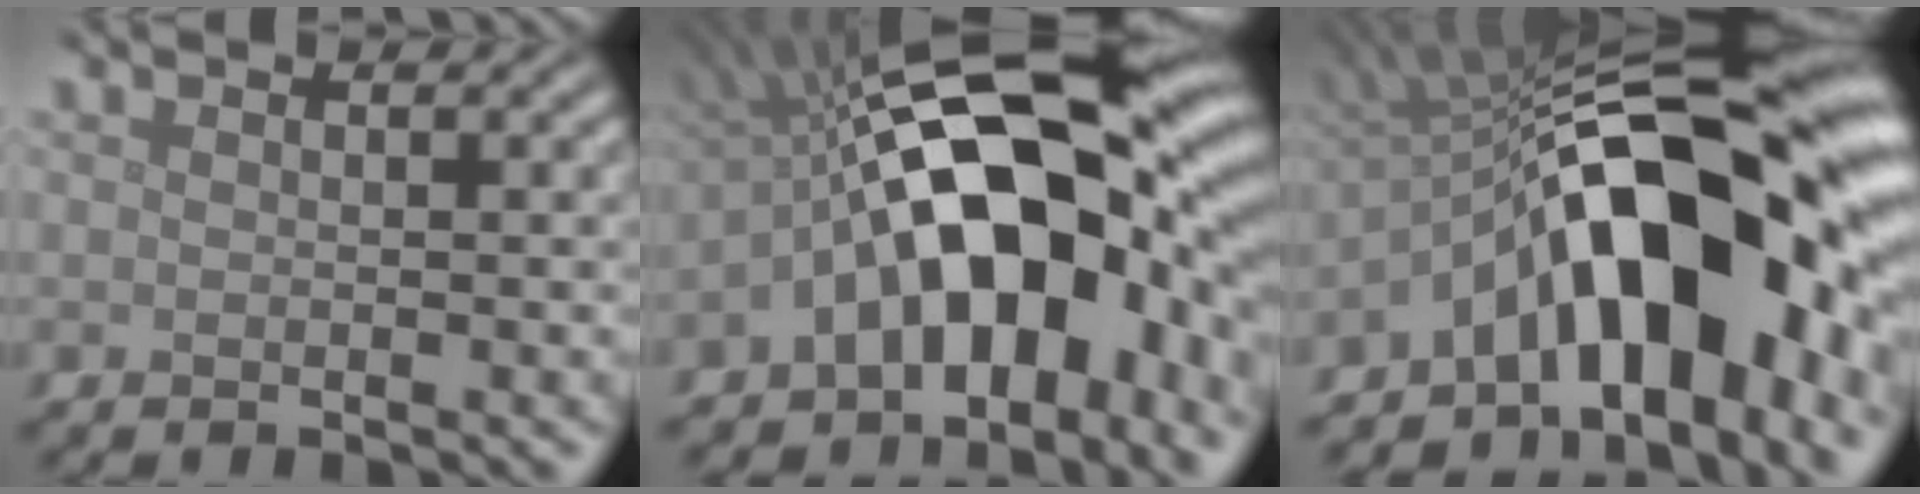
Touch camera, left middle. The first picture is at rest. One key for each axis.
{"total": 16.4, "fx": -2.1, "fy": 8.6, "fz": 13.8, "tx": -0.184, "ty": 0.034, "tz": -0.051}
{"total": 16.3, "fx": -4.0, "fy": 7.7, "fz": 13.8, "tx": -0.160, "ty": 0.033, "tz": -0.081}